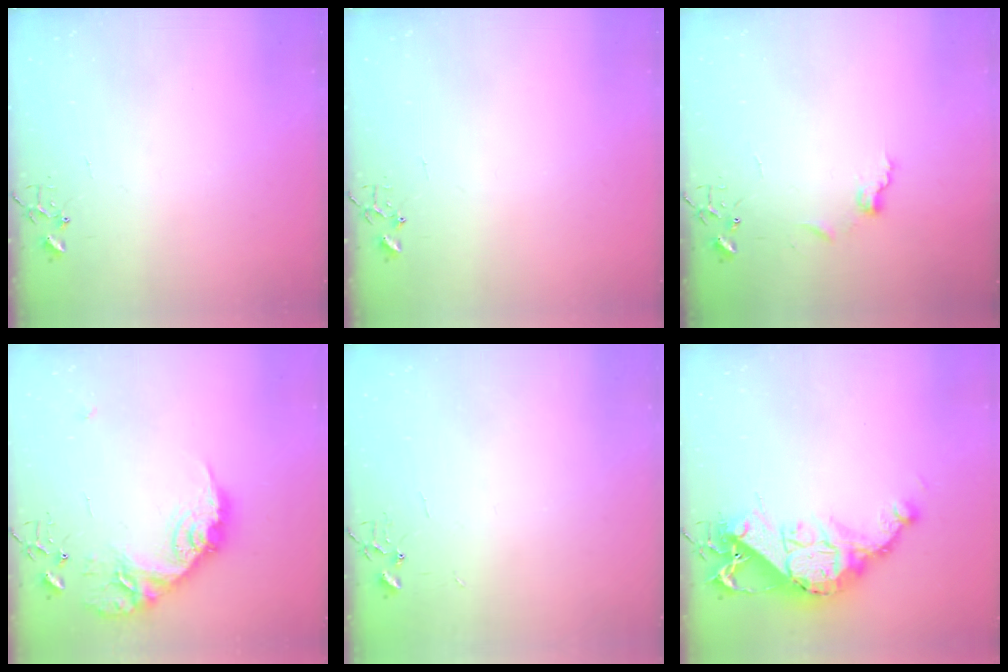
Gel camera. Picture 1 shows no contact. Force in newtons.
{"total": 0.0}
{"total": 6.4, "press": 6.4, "slide": 0.7}
{"total": 18.9, "press": 18.8, "slide": 1.2}
{"total": 1.7, "press": 1.7, "slide": 0.2}
{"total": 15.2, "press": 15.1, "slide": 1.2}